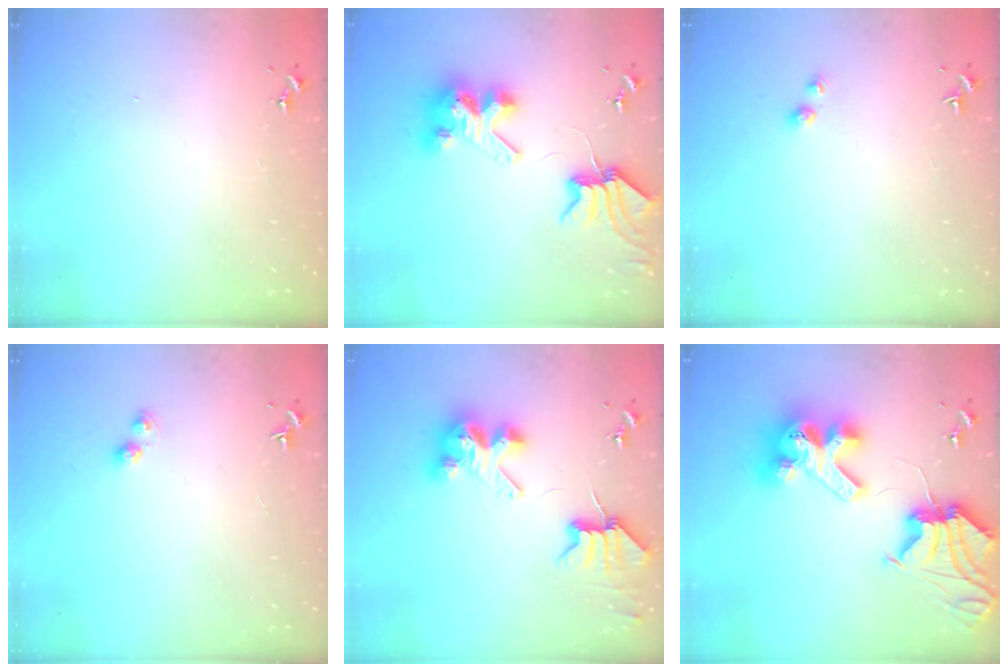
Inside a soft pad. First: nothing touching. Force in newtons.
{"total": 9.8, "press": 9.7, "slide": 1.3}
{"total": 2.7, "press": 2.7, "slide": 0.2}
{"total": 2.9, "press": 2.9, "slide": 0.5}
{"total": 7.4, "press": 7.4, "slide": 0.6}
{"total": 15.6, "press": 15.5, "slide": 2.1}